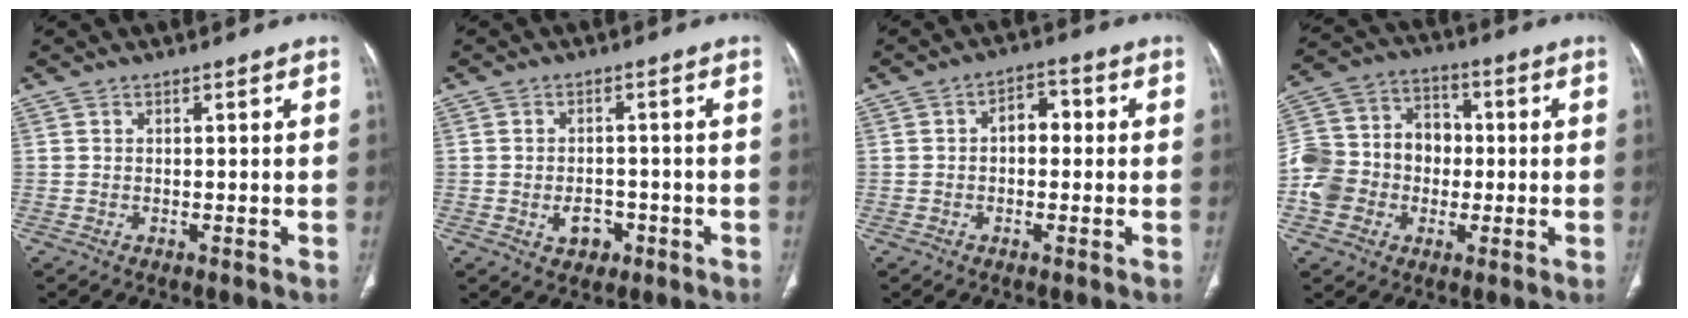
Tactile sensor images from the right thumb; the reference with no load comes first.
{"total": 4.4, "force": [-1.6, 3.2, 2.5], "torque": [-0.026, 0.013, -0.017]}
{"total": 4.9, "force": [0.1, 3.3, 3.6], "torque": [-0.034, 0.019, -0.008]}
{"total": 14.3, "force": [-2.3, 12.2, 7.1], "torque": [-0.107, 0.046, -0.046]}